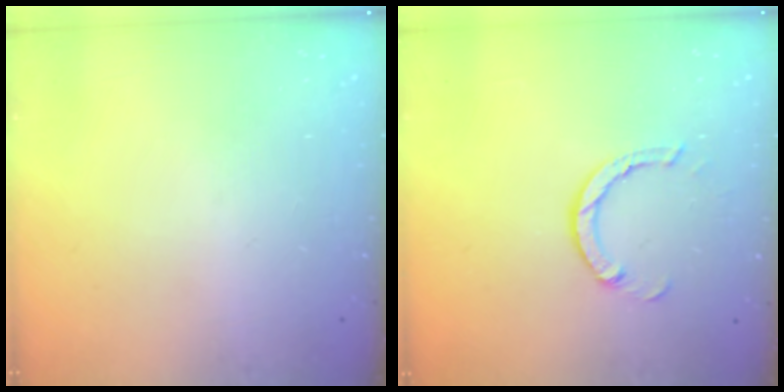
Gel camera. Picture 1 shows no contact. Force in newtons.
{"total": 3.4, "press": 3.4, "slide": 0.2}